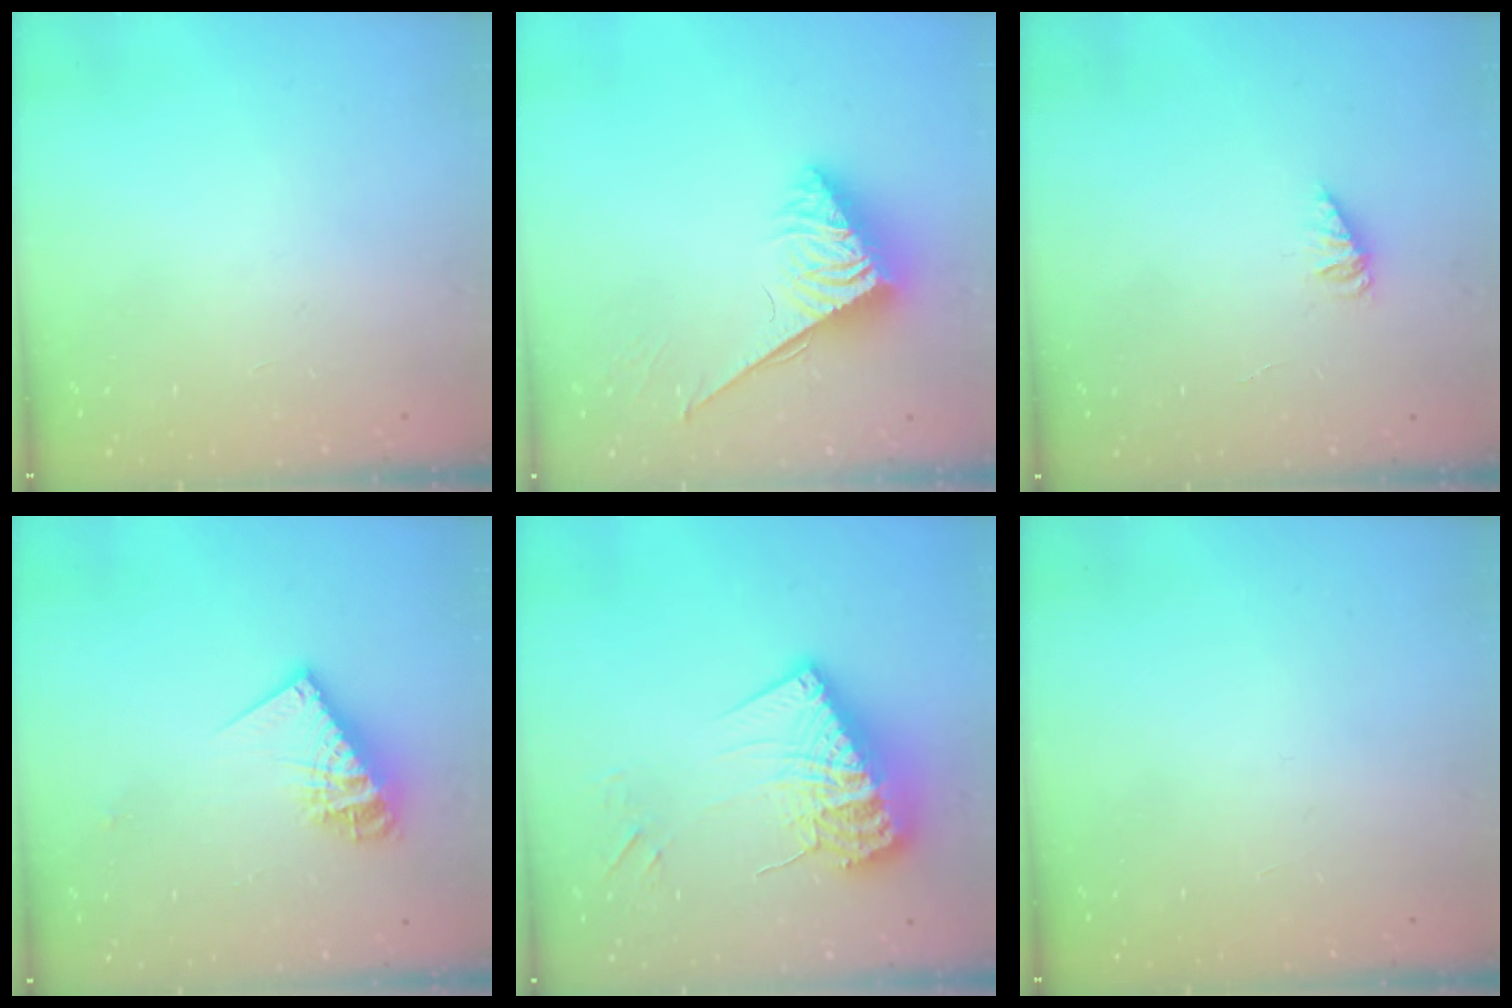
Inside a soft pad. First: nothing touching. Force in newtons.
{"total": 3.8, "press": 3.7, "slide": 0.4}
{"total": 1.6, "press": 1.6, "slide": 0.2}
{"total": 13.2, "press": 13.1, "slide": 1.2}
{"total": 17.4, "press": 17.3, "slide": 1.3}
{"total": 0.0}